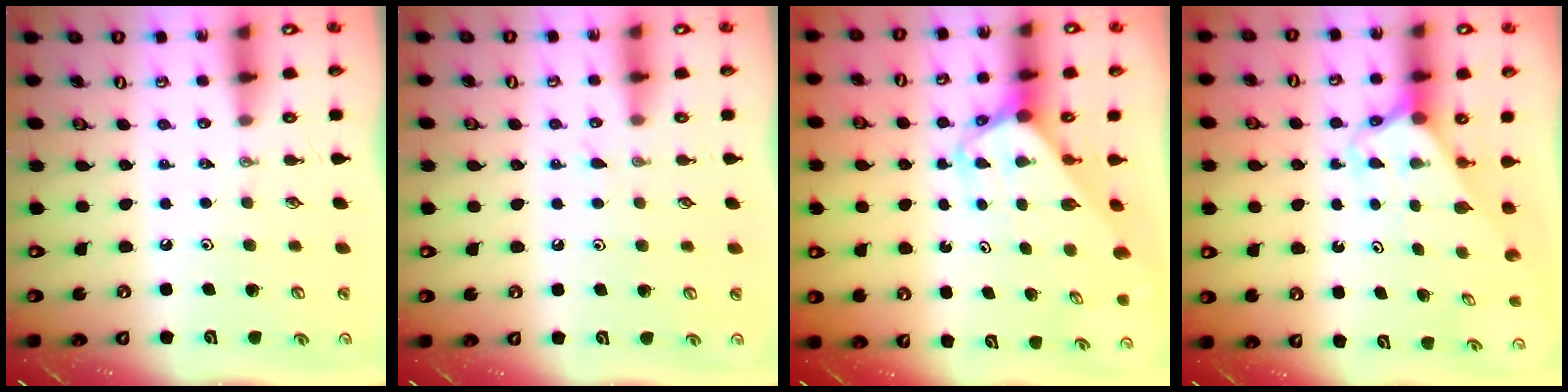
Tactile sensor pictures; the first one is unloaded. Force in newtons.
{"total": 5.3, "press": 5.2, "slide": 0.5}
{"total": 3.0, "press": 3.0, "slide": 0.1}
{"total": 2.6, "press": 2.6, "slide": 0.1}